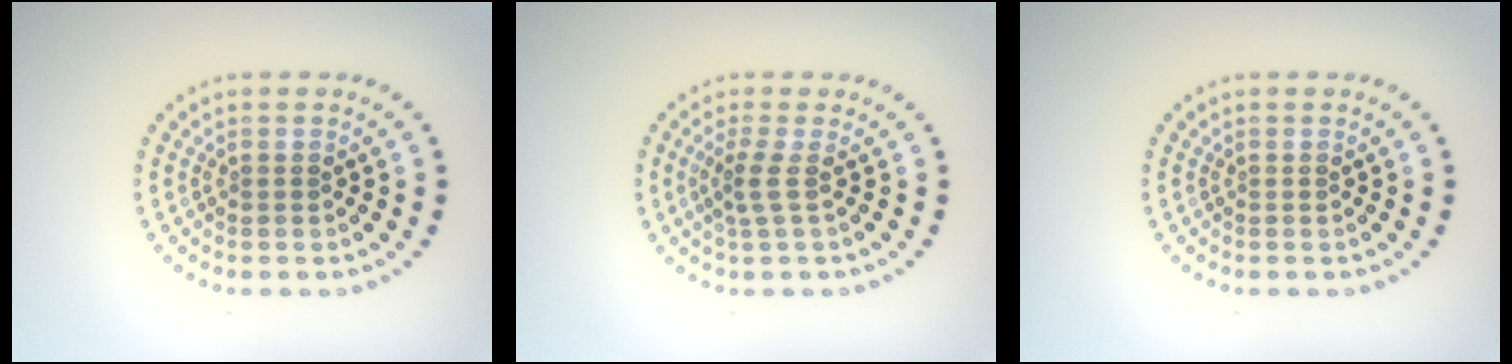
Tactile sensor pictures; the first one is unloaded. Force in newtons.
{"total": 1.8, "press": 1.3, "slide": 1.3}
{"total": 0.0}